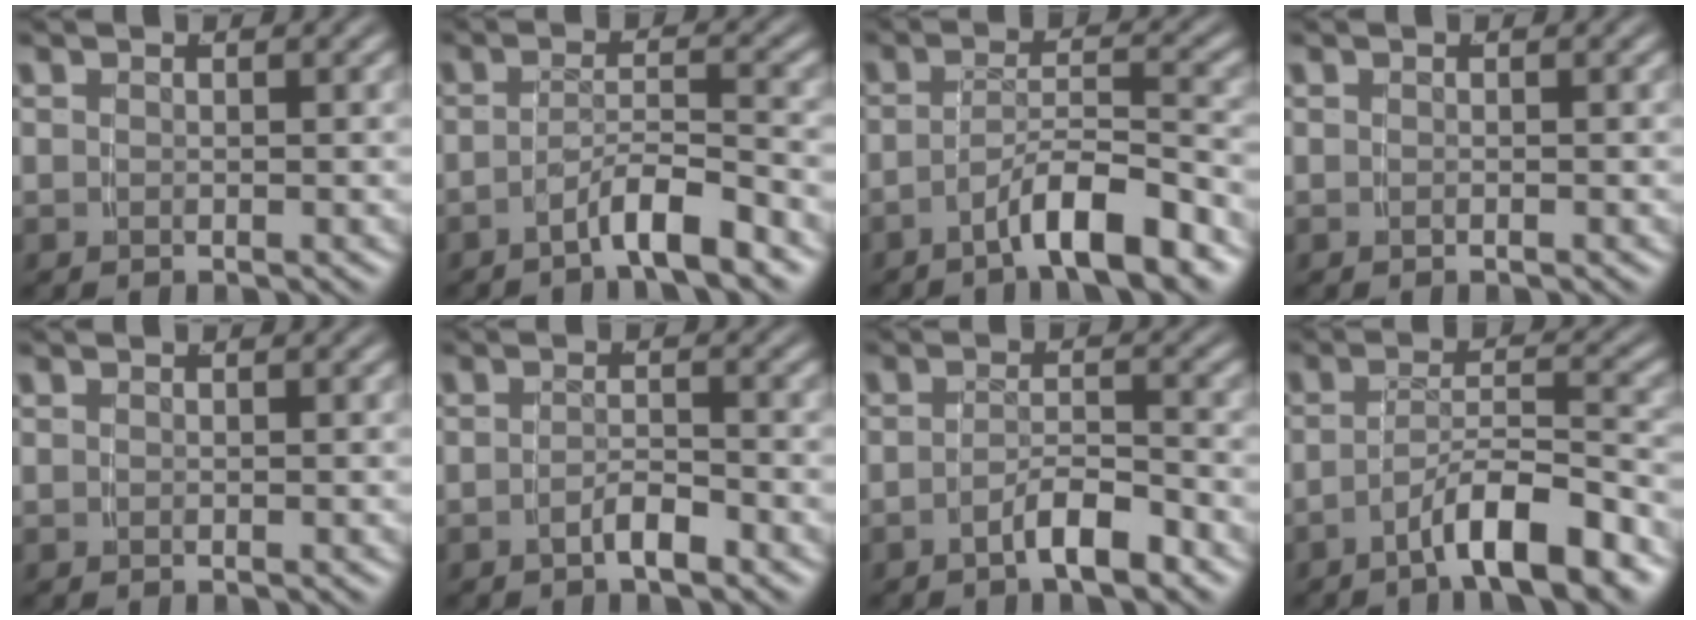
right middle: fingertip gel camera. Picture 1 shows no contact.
{"total": 3.7, "force": [-3.0, 0.1, 2.1], "torque": [-0.029, 0.000, -0.053]}
{"total": 5.1, "force": [-3.7, 0.6, 3.5], "torque": [-0.042, 0.002, -0.061]}
{"total": 0.0}
{"total": 0.0}
{"total": 1.9, "force": [-1.6, -0.2, 1.0], "torque": [-0.011, 0.000, -0.030]}
{"total": 3.2, "force": [-2.6, 0.1, 1.9], "torque": [-0.023, -0.002, -0.044]}
{"total": 5.6, "force": [-3.9, 0.7, 3.9], "torque": [-0.049, 0.001, -0.063]}